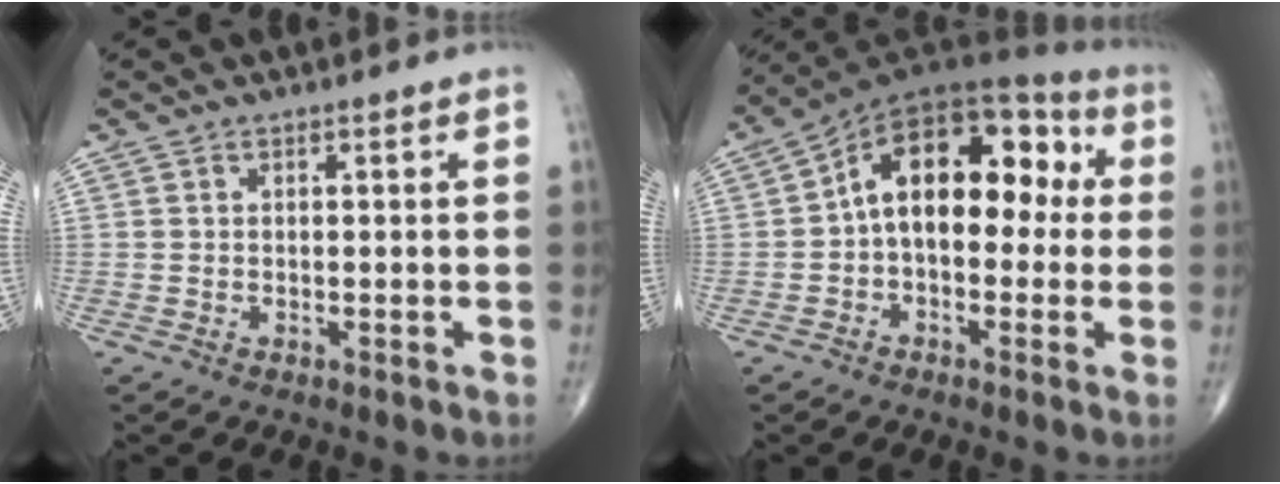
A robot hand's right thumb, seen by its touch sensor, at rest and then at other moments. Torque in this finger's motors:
{"motor_torque": [0.38, 0.61, 1.66, 0.07, 0.17]}